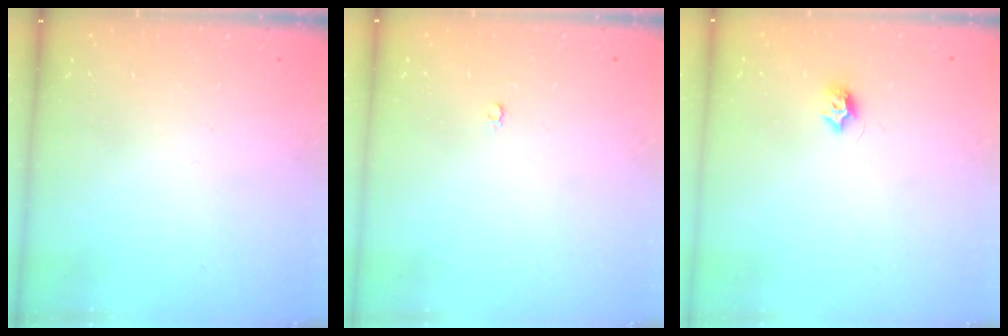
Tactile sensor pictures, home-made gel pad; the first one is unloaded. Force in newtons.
{"total": 2.0, "press": 2.0, "slide": 0.4}
{"total": 6.6, "press": 6.5, "slide": 0.6}